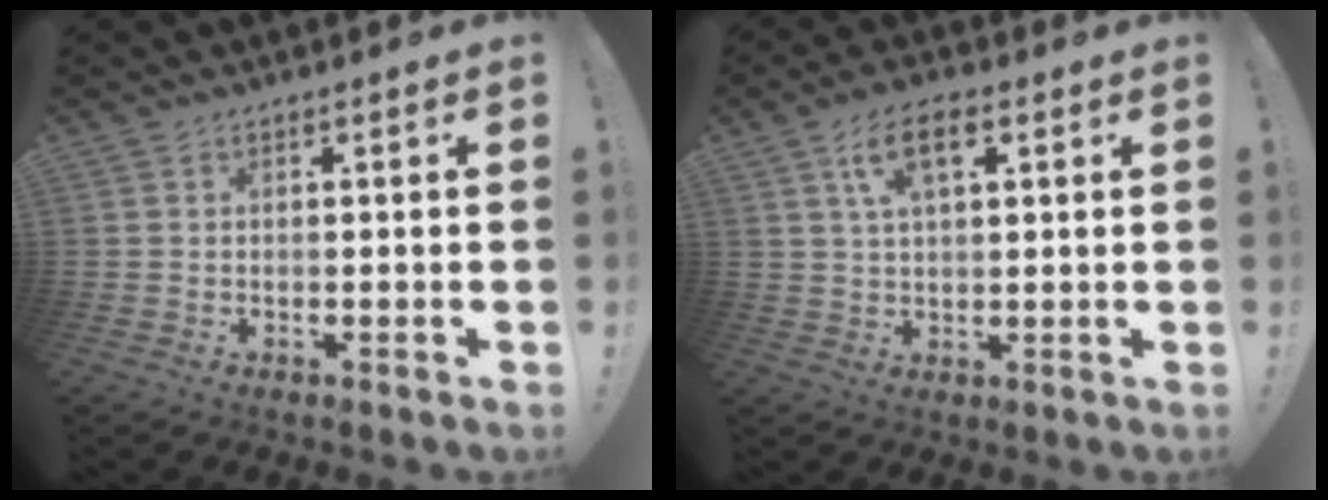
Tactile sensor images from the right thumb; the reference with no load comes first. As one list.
[{"total": 8.4, "force": [3.3, 3.9, 6.7], "torque": [-0.112, 0.003, 0.058]}]